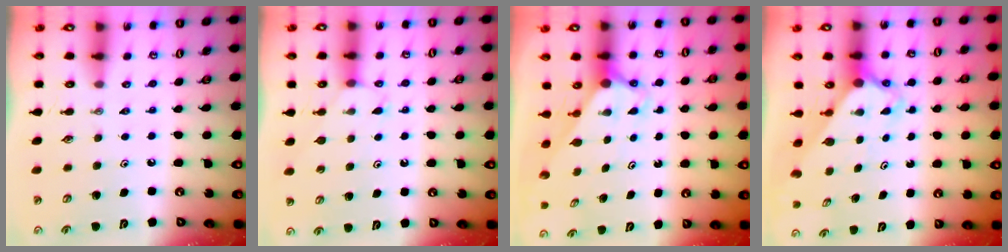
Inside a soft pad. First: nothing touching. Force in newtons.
{"total": 6.0, "press": 6.0, "slide": 0.7}
{"total": 2.7, "press": 2.7, "slide": 0.0}
{"total": 2.7, "press": 2.7, "slide": 0.2}